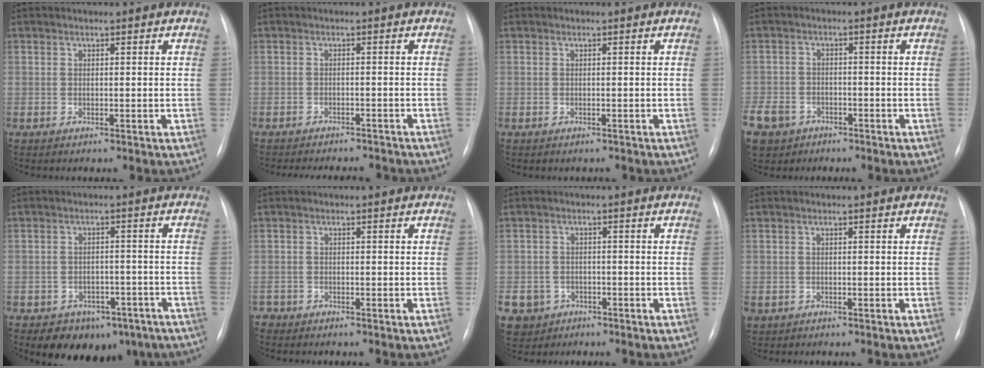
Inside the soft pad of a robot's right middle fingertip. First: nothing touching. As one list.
[{"total": 9.1, "force": [-8.4, 2.2, 2.5], "torque": [-0.035, 0.007, -0.100]}, {"total": 0.9, "force": [-0.7, 0.5, 0.0], "torque": [-0.004, 0.002, -0.009]}, {"total": 13.2, "force": [-7.2, 10.0, 4.6], "torque": [-0.152, -0.004, -0.115]}, {"total": 10.7, "force": [-7.5, 6.7, 3.7], "torque": [-0.031, 0.021, -0.091]}, {"total": 1.3, "force": [-1.1, 0.7, -0.1], "torque": [0.004, 0.003, -0.018]}, {"total": 6.5, "force": [-3.1, 5.6, 0.8], "torque": [-0.023, 0.008, -0.043]}, {"total": 1.5, "force": [-0.8, 1.2, 0.4], "torque": [-0.014, 0.000, -0.006]}]